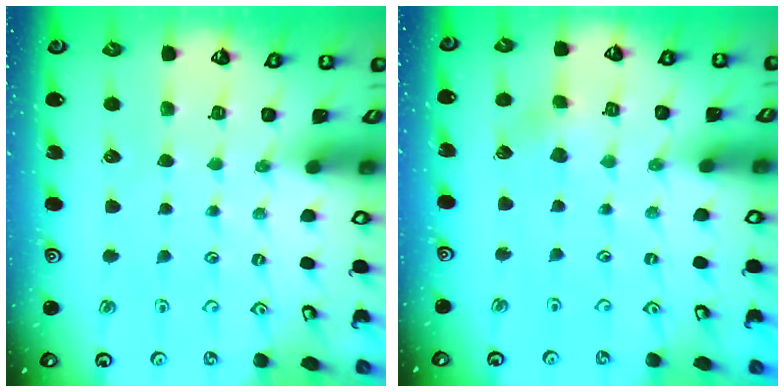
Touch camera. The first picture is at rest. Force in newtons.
{"total": 3.9, "press": 3.9, "slide": 0.5}